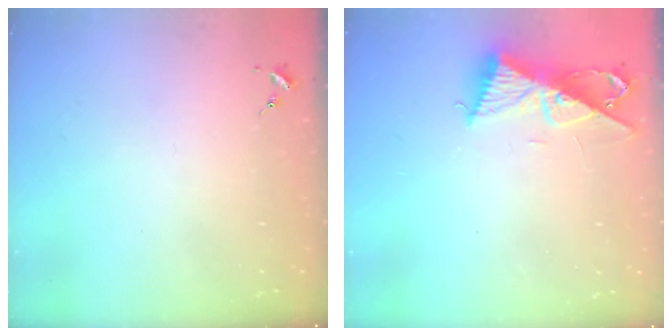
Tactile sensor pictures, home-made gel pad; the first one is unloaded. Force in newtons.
{"total": 10.0, "press": 10.0, "slide": 0.6}